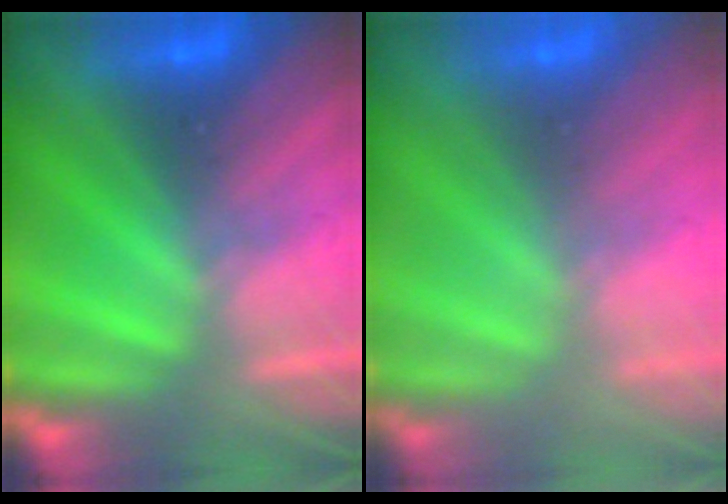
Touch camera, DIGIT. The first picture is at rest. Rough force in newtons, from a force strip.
{"total": 7.6}